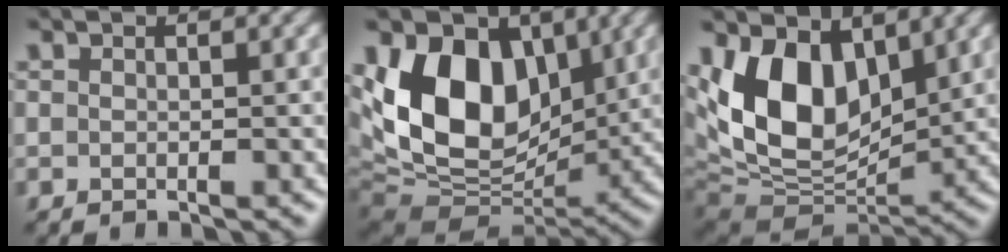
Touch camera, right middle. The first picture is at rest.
{"total": 12.7, "force": [3.0, 8.6, 8.8], "torque": [-0.153, 0.000, 0.046]}
{"total": 10.8, "force": [3.2, 6.7, 7.8], "torque": [-0.148, -0.007, 0.050]}